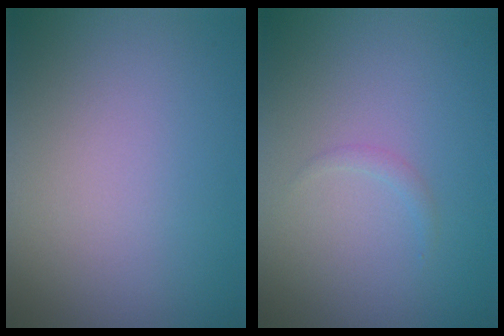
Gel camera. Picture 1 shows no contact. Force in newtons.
{"total": 0.7, "press": 0.7, "slide": 0.1}